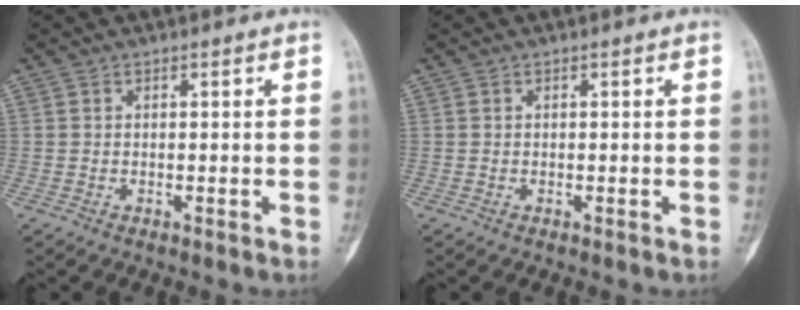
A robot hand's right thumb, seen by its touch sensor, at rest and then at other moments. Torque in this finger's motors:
{"motor_torque": [0.19, 0.07, 0.28, 0.09, 0.03]}